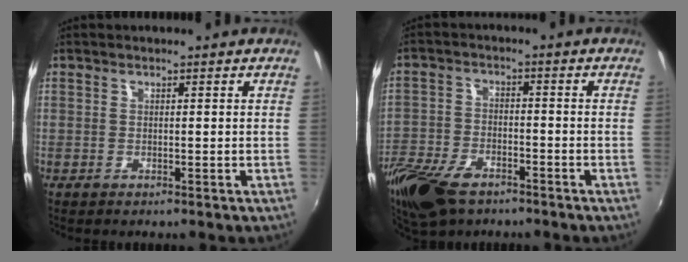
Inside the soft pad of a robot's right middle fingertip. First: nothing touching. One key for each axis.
{"total": 13.8, "fx": -9.3, "fy": 6.8, "fz": 7.5, "tx": -0.189, "ty": -0.028, "tz": -0.181}